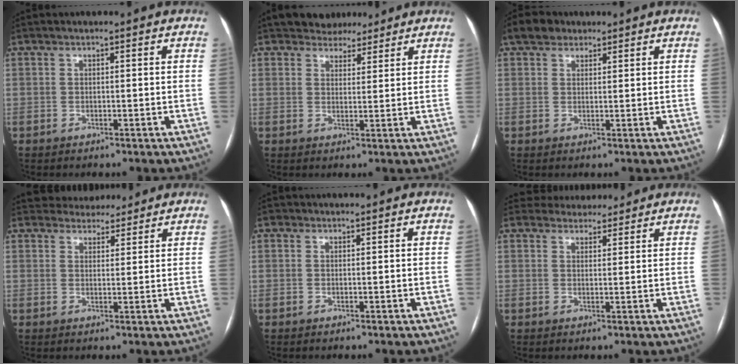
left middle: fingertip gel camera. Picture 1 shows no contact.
{"total": 4.4, "force": [3.8, 2.3, 0.0], "torque": [0.006, 0.002, 0.050]}
{"total": 3.8, "force": [2.7, 2.5, 1.3], "torque": [-0.027, 0.024, 0.047]}
{"total": 5.2, "force": [4.8, 2.0, 0.1], "torque": [0.004, 0.009, 0.064]}
{"total": 0.6, "force": [0.3, 0.6, 0.1], "torque": [0.002, 0.001, 0.001]}
{"total": 5.3, "force": [5.0, 1.9, 0.2], "torque": [0.005, 0.011, 0.066]}